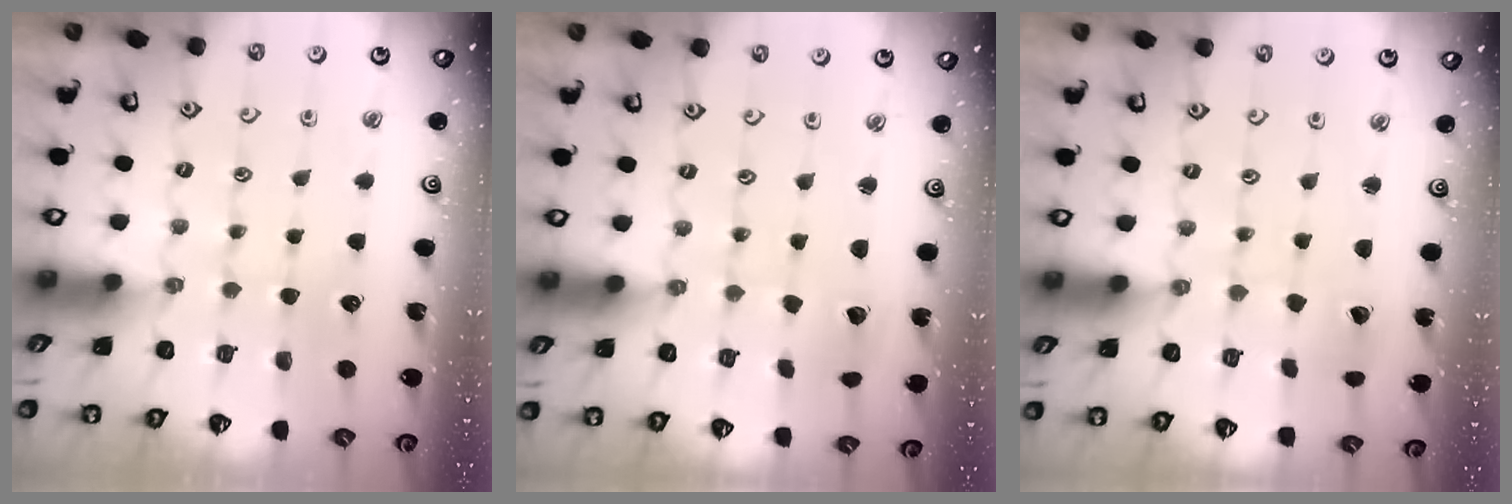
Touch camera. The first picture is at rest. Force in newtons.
{"total": 2.1, "press": 2.1, "slide": 0.2}
{"total": 2.7, "press": 2.7, "slide": 0.3}